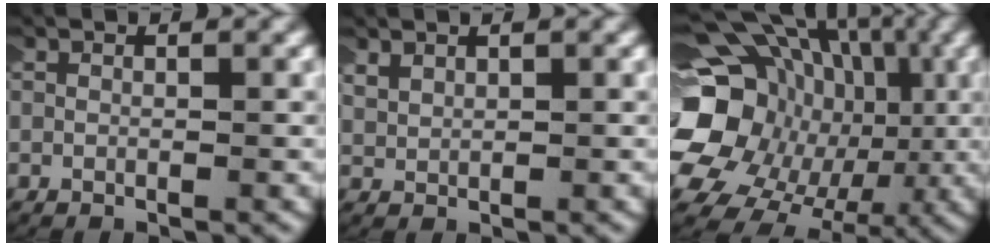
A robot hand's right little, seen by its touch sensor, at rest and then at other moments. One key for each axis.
{"total": 1.4, "fx": 1.0, "fy": 0.6, "fz": 0.7, "tx": -0.023, "ty": -0.004, "tz": 0.026}
{"total": 17.4, "fx": -0.3, "fy": 14.5, "fz": 9.5, "tx": -0.204, "ty": -0.047, "tz": 0.001}